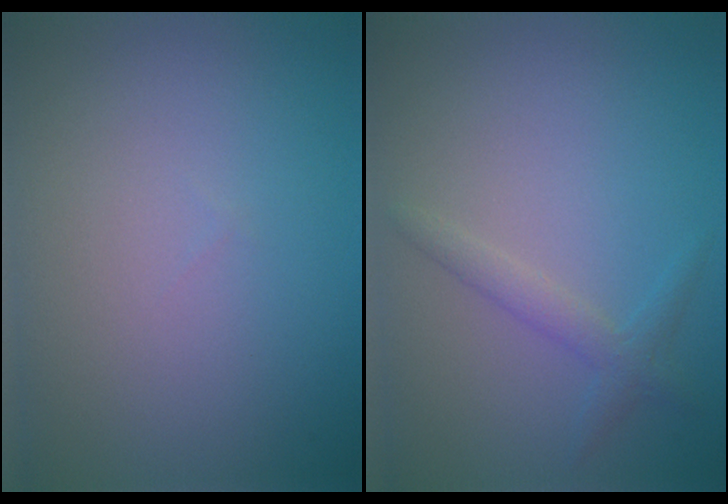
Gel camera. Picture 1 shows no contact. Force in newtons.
{"total": 1.7, "press": 1.7, "slide": 0.1}